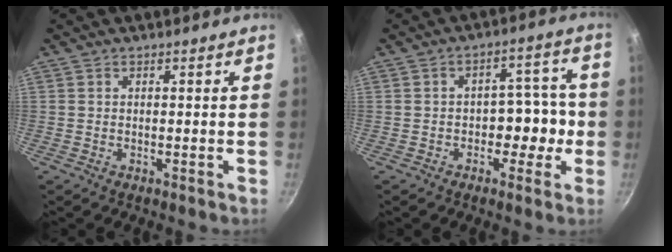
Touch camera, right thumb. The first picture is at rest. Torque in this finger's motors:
{"motor_torque": [-0.29, -0.17, -0.23, -0.04, 0.00]}